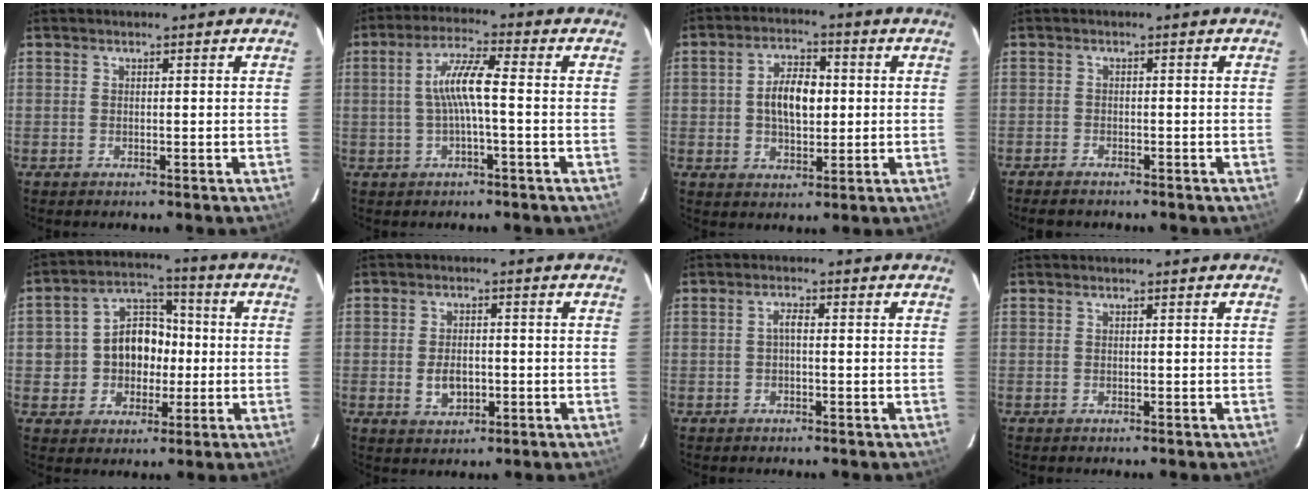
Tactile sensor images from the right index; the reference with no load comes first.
{"total": 6.8, "force": [-0.6, 0.6, 6.8], "torque": [-0.138, 0.010, -0.008]}
{"total": 8.2, "force": [0.5, 4.8, 6.6], "torque": [-0.116, 0.017, 0.012]}
{"total": 3.2, "force": [-2.9, 0.9, 1.1], "torque": [-0.033, -0.008, -0.050]}
{"total": 10.1, "force": [-0.9, 8.9, 4.7], "torque": [-0.101, 0.042, -0.007]}
{"total": 4.9, "force": [-1.0, 3.1, 3.6], "torque": [-0.071, -0.001, -0.013]}
{"total": 1.5, "force": [-0.3, 0.5, 1.4], "torque": [-0.028, 0.008, -0.007]}
{"total": 0.0}